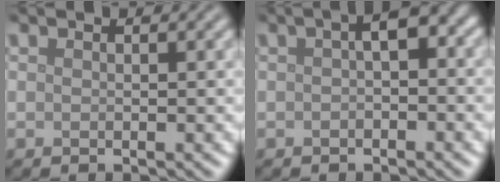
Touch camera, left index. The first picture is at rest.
{"total": 2.7, "force": [0.2, 1.1, 2.5], "torque": [-0.036, 0.012, -0.002]}